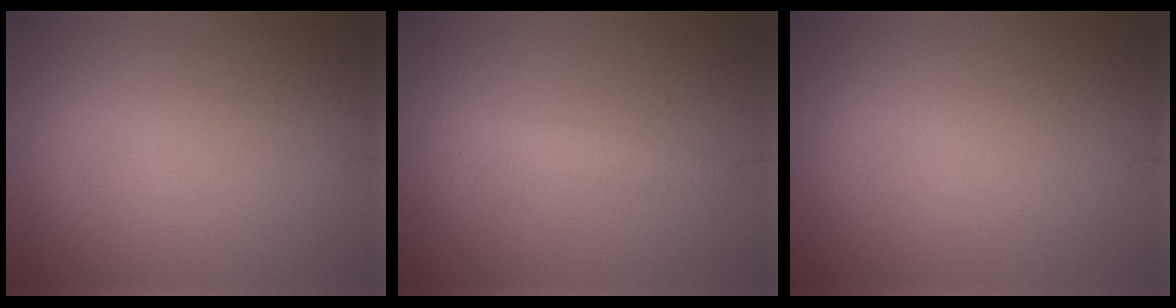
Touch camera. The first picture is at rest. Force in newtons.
{"total": 1.4, "press": 1.4, "slide": 0.1}
{"total": 0.0}